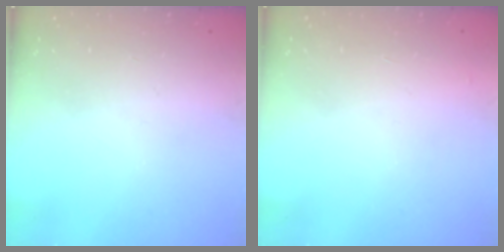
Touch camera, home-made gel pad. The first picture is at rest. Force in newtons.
{"total": 2.9, "press": 2.9, "slide": 0.1}